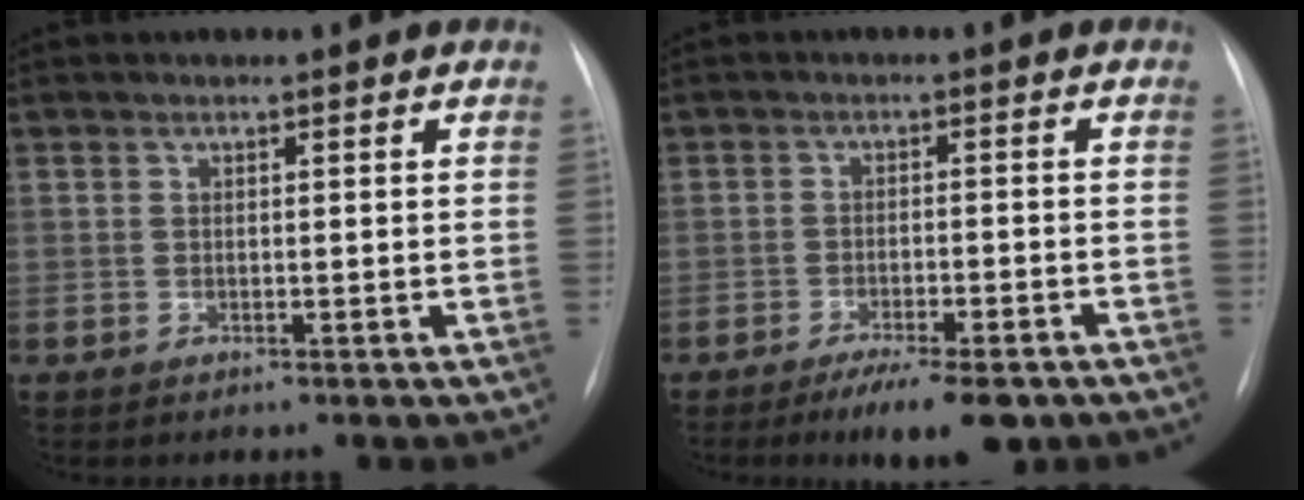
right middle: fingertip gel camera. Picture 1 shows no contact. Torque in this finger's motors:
{"motor_torque": [0.20, -0.20, 0.35, 0.07]}